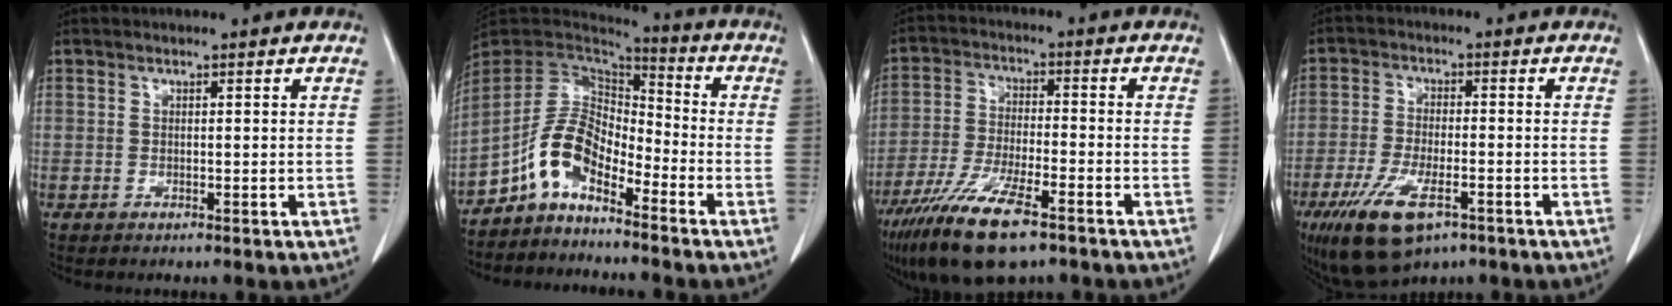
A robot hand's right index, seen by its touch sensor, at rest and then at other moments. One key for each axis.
{"total": 9.0, "fx": -5.6, "fy": 4.0, "fz": 5.8, "tx": -0.123, "ty": 0.028, "tz": -0.113}
{"total": 13.1, "fx": -8.6, "fy": 2.4, "fz": 9.5, "tx": -0.190, "ty": -0.030, "tz": -0.152}
{"total": 11.2, "fx": -6.3, "fy": 3.9, "fz": 8.4, "tx": -0.164, "ty": -0.019, "tz": -0.104}